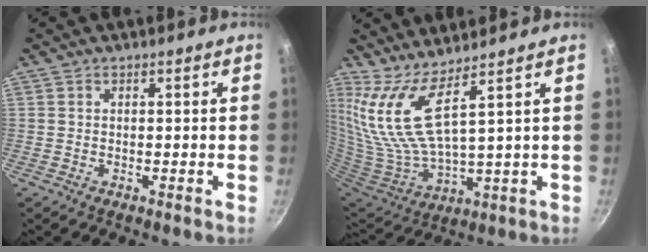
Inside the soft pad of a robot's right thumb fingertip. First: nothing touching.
{"total": 11.0, "force": [7.0, 1.4, 8.3], "torque": [-0.167, -0.071, 0.156]}